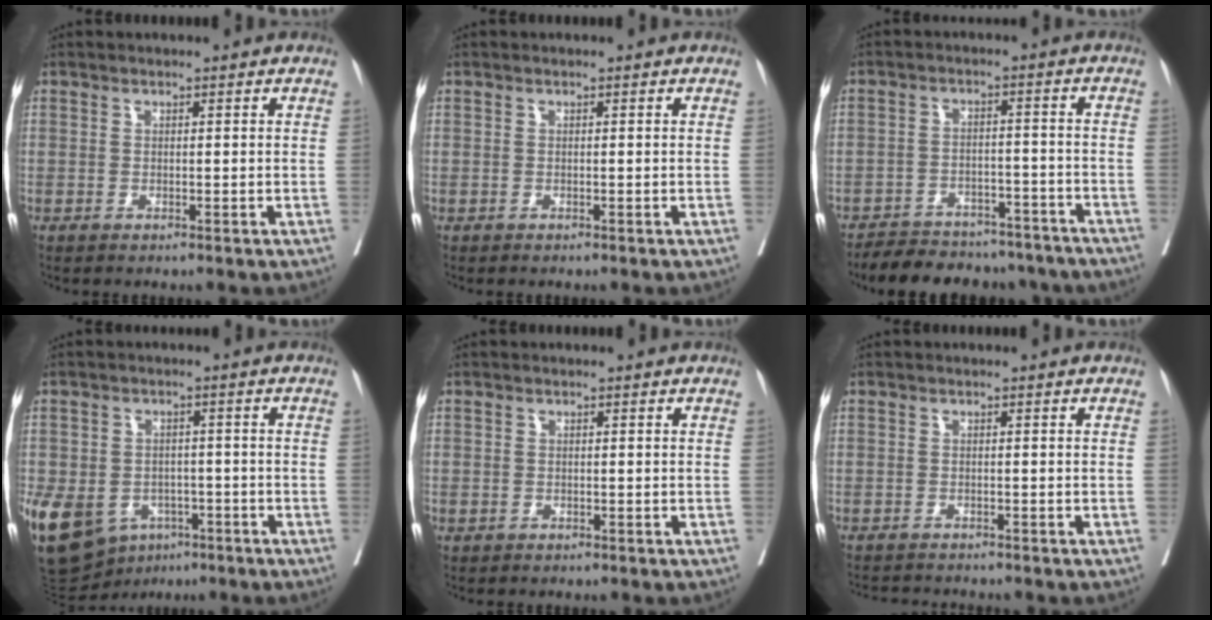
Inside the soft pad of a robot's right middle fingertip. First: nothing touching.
{"total": 0.0}
{"total": 15.4, "force": [-13.7, 5.6, 4.4], "torque": [-0.069, 0.015, -0.175]}
{"total": 21.6, "force": [-9.2, 16.5, 10.5], "torque": [-0.312, -0.016, -0.131]}
{"total": 1.0, "force": [-0.4, 1.0, -0.1], "torque": [-0.002, 0.006, -0.010]}
{"total": 4.0, "force": [-3.9, 0.4, 0.8], "torque": [-0.008, -0.010, -0.060]}